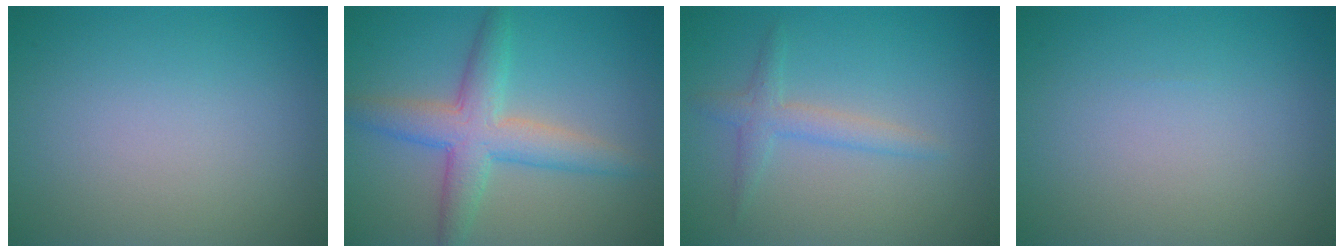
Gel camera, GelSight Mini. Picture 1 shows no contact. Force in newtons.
{"total": 5.2, "press": 5.2, "slide": 0.1}
{"total": 2.0, "press": 2.0, "slide": 0.1}
{"total": 0.0}